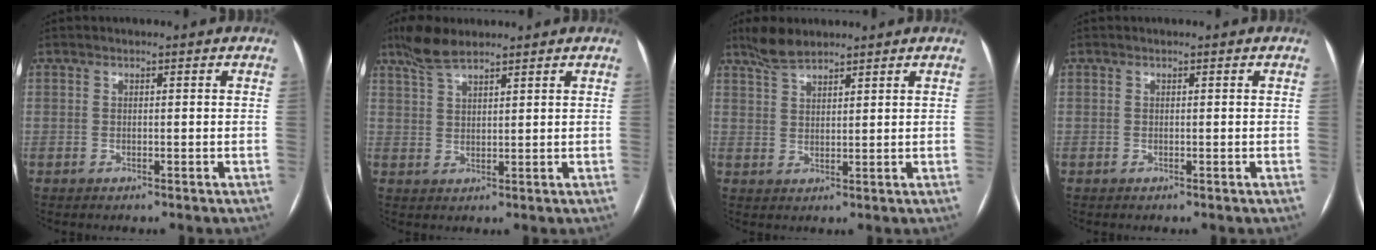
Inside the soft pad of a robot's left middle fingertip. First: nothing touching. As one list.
[{"total": 5.2, "force": [4.2, 1.1, 2.7], "torque": [-0.065, 0.016, 0.084]}, {"total": 4.3, "force": [3.8, 1.0, 1.7], "torque": [-0.043, 0.012, 0.075]}, {"total": 0.0}]